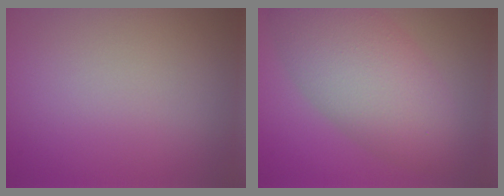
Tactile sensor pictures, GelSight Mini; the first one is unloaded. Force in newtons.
{"total": 8.2, "press": 8.2, "slide": 0.3}